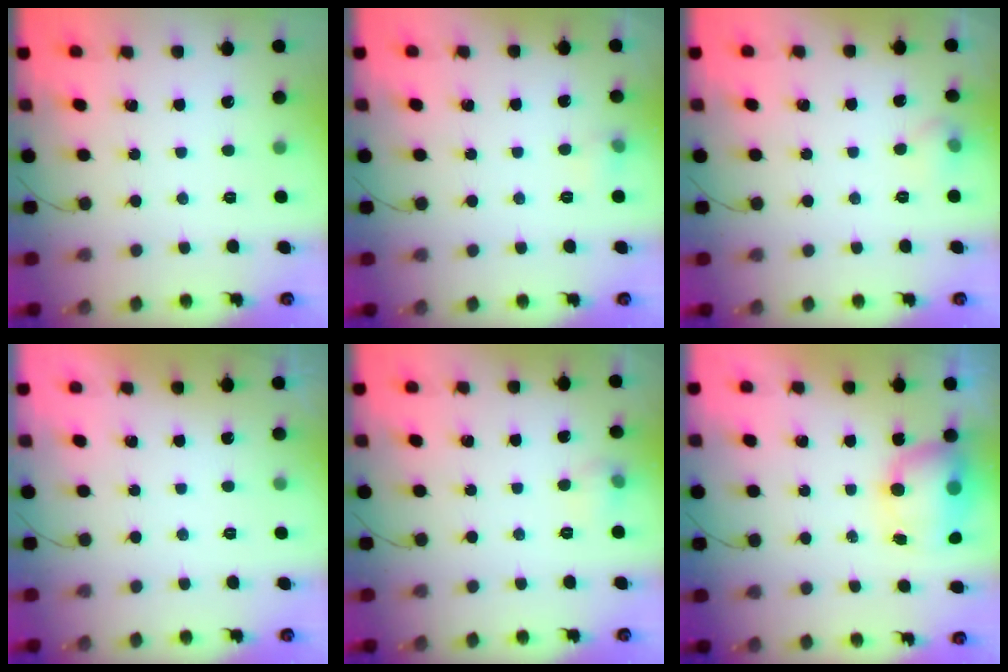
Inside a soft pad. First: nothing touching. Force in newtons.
{"total": 4.5, "press": 4.3, "slide": 1.3}
{"total": 5.1, "press": 4.6, "slide": 2.3}
{"total": 0.0}
{"total": 6.4, "press": 5.6, "slide": 3.1}
{"total": 10.7, "press": 8.7, "slide": 6.3}